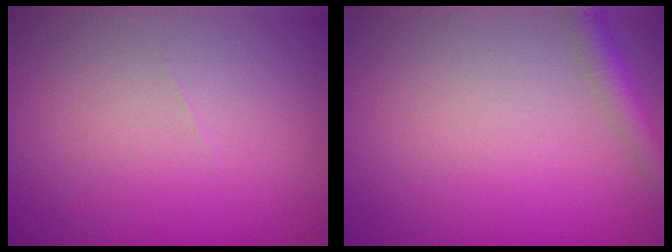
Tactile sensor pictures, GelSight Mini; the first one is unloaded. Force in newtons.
{"total": 2.6, "press": 2.6, "slide": 0.1}